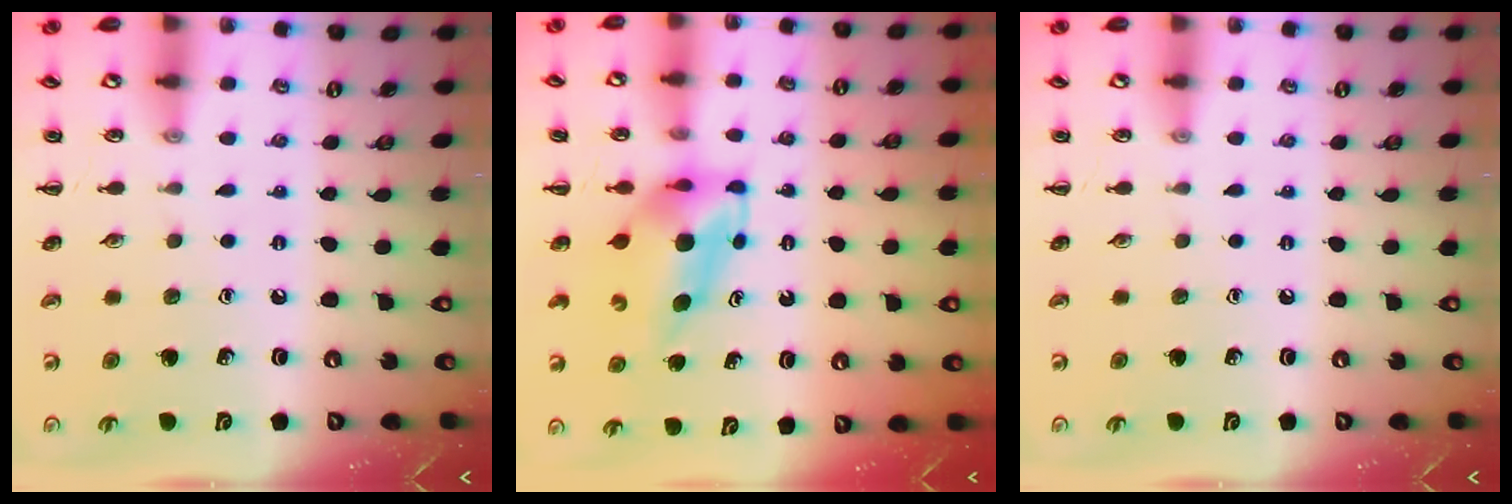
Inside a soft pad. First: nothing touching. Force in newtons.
{"total": 5.4, "press": 5.3, "slide": 0.9}
{"total": 0.0}